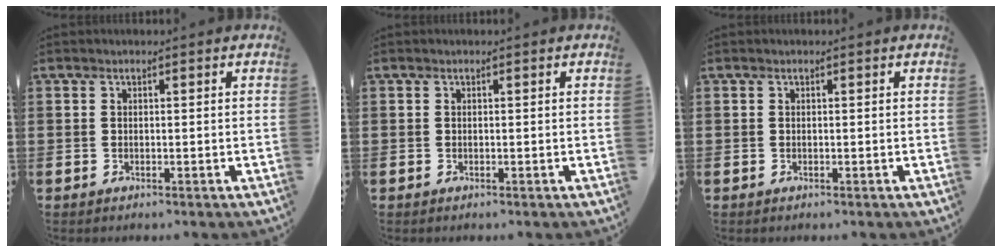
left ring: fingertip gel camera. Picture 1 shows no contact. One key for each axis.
{"total": 0.0}
{"total": 0.0}